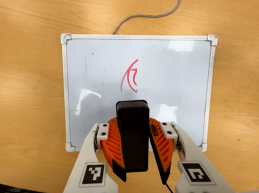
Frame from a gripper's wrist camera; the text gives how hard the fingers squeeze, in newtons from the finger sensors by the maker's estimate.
{"total": 11.9, "left": 11.7, "right": 12.1}